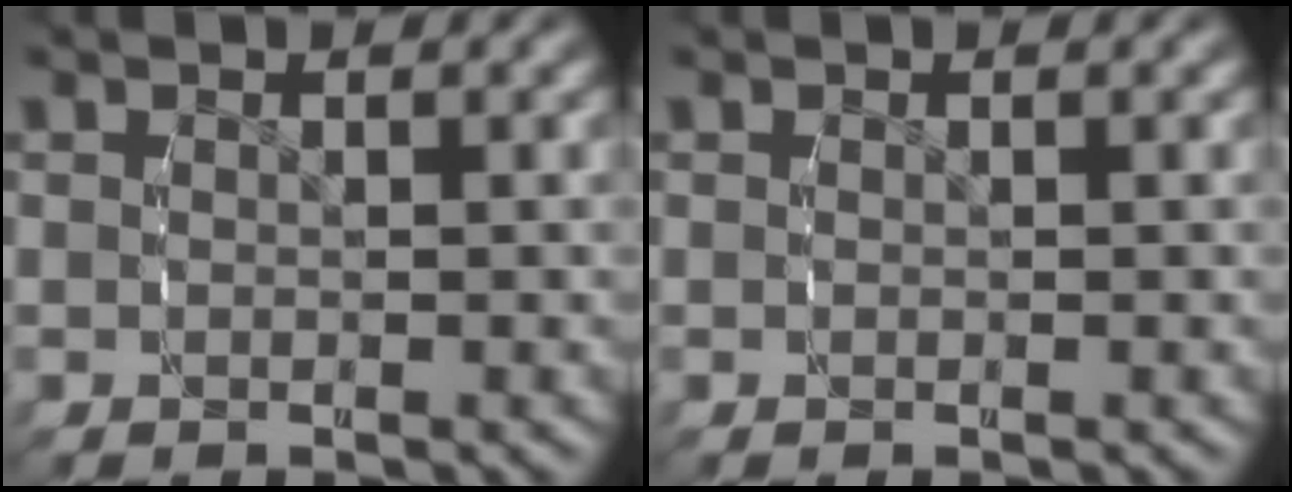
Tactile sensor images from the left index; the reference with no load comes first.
{"total": 0.0}